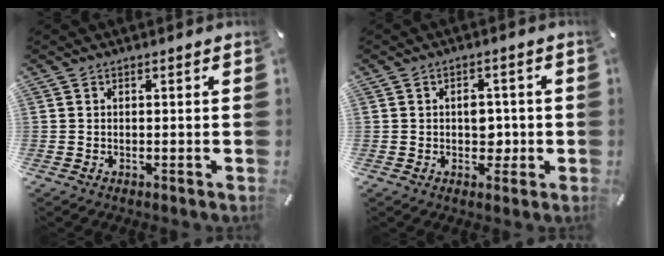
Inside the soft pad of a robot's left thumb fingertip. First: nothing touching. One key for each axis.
{"total": 4.8, "fx": -0.3, "fy": 3.6, "fz": 3.1, "tx": -0.027, "ty": -0.006, "tz": -0.012}